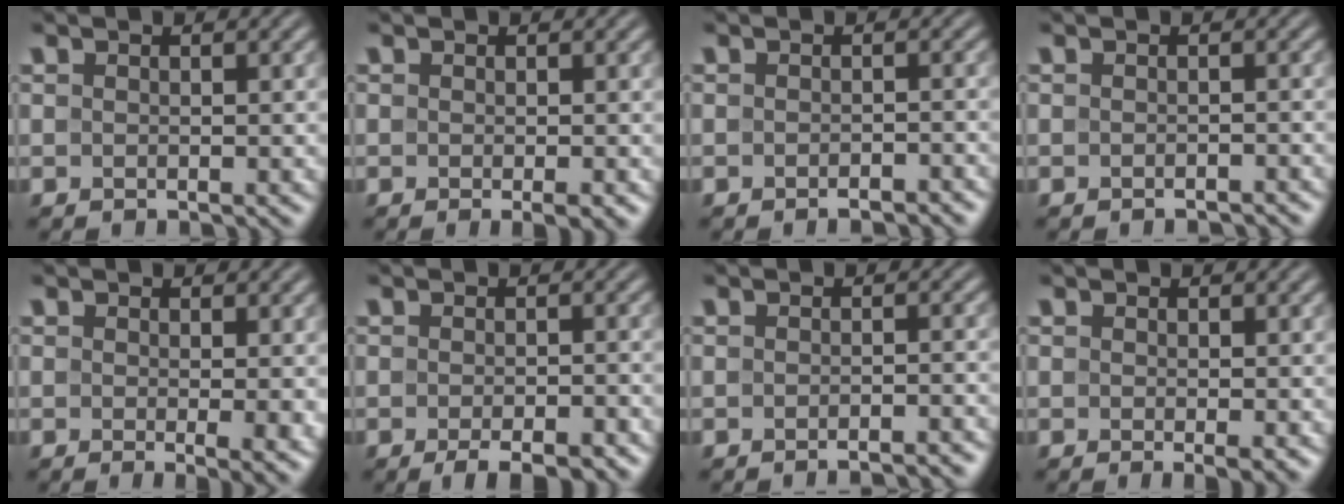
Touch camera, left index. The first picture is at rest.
{"total": 1.4, "force": [-0.4, 0.2, 1.3], "torque": [-0.017, -0.006, -0.007]}
{"total": 1.8, "force": [-1.4, 0.4, 0.9], "torque": [-0.009, 0.003, -0.018]}
{"total": 1.2, "force": [-1.1, 0.2, 0.4], "torque": [-0.003, 0.001, -0.015]}
{"total": 3.8, "force": [-0.1, 1.0, 3.6], "torque": [-0.046, -0.014, 0.000]}
{"total": 3.8, "force": [-2.4, 1.1, 2.8], "torque": [-0.041, -0.001, -0.033]}
{"total": 2.6, "force": [-2.2, 0.4, 1.3], "torque": [-0.006, 0.008, -0.030]}
{"total": 1.2, "force": [-0.1, 0.1, 1.2], "torque": [-0.017, -0.009, -0.004]}